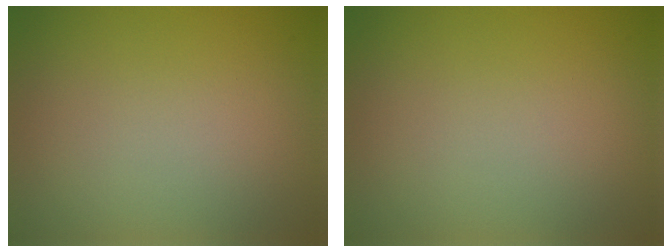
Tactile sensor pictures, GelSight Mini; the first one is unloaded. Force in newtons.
{"total": 0.0}